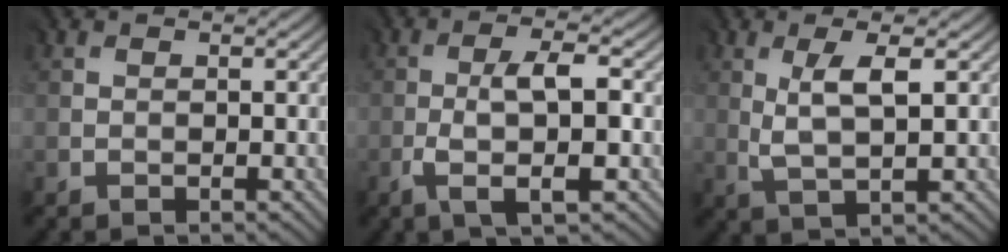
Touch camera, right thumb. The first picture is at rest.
{"total": 5.4, "force": [-1.5, 1.0, 5.1], "torque": [-0.099, 0.005, -0.026]}
{"total": 4.2, "force": [1.2, 0.9, 3.9], "torque": [-0.083, -0.003, 0.028]}